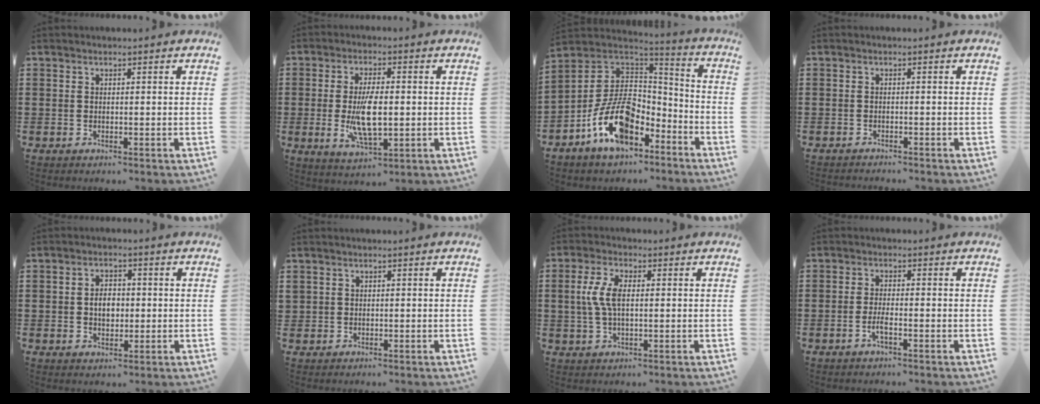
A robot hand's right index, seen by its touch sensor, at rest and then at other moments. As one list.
[{"total": 8.5, "force": [-0.7, 3.3, 7.8], "torque": [-0.164, -0.008, -0.015]}, {"total": 13.4, "force": [-6.3, 7.6, 9.0], "torque": [-0.183, 0.021, -0.120]}, {"total": 0.8, "force": [-0.8, -0.2, 0.0], "torque": [-0.002, -0.001, -0.017]}, {"total": 2.2, "force": [0.2, 1.4, 1.7], "torque": [-0.027, 0.003, -0.001]}, {"total": 0.7, "force": [0.3, 0.7, 0.1], "torque": [-0.004, 0.001, 0.008]}, {"total": 5.6, "force": [0.5, 2.4, 5.0], "torque": [-0.123, 0.001, 0.000]}, {"total": 2.2, "force": [-1.1, 0.2, 2.0], "torque": [-0.042, -0.005, -0.021]}]